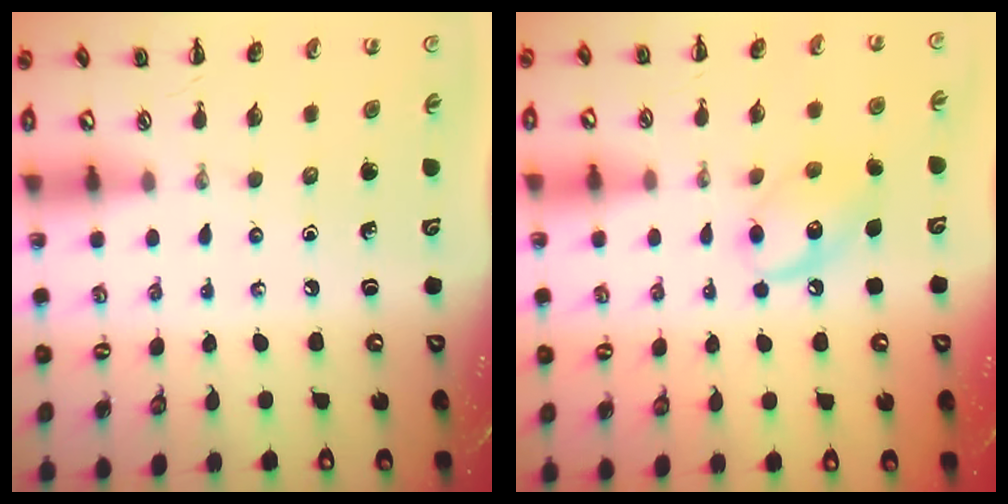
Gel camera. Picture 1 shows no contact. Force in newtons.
{"total": 10.7, "press": 10.6, "slide": 0.7}